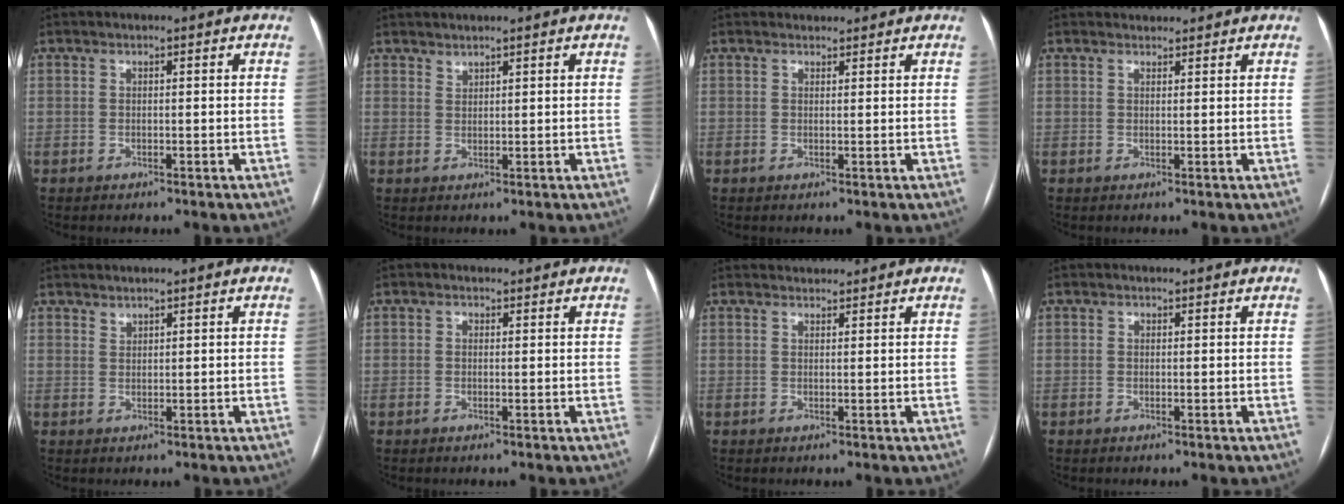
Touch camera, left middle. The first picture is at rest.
{"total": 1.2, "force": [1.2, 0.2, 0.1], "torque": [-0.003, 0.001, 0.024]}
{"total": 1.8, "force": [1.7, 0.7, -0.1], "torque": [0.001, 0.012, 0.025]}
{"total": 2.1, "force": [2.1, 0.5, -0.1], "torque": [-0.001, 0.017, 0.033]}
{"total": 1.1, "force": [1.0, 0.3, 0.1], "torque": [-0.003, 0.000, 0.021]}
{"total": 1.1, "force": [0.7, 0.8, 0.2], "torque": [-0.004, 0.009, 0.008]}
{"total": 2.5, "force": [2.5, 0.5, -0.1], "torque": [-0.001, 0.020, 0.041]}
{"total": 0.6, "force": [0.4, 0.4, 0.1], "torque": [-0.006, 0.004, 0.006]}